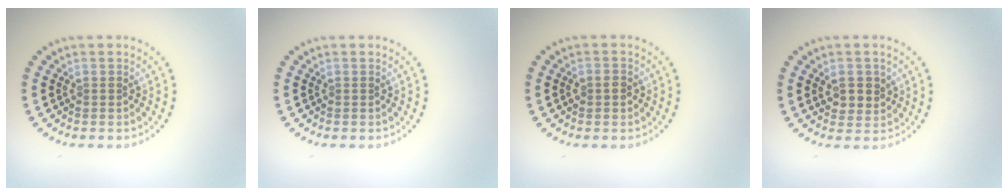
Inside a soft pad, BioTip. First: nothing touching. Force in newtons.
{"total": 0.0}
{"total": 1.4, "press": 1.3, "slide": 0.4}
{"total": 2.5, "press": 2.4, "slide": 0.8}